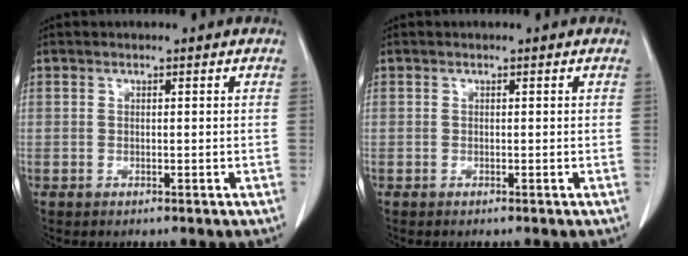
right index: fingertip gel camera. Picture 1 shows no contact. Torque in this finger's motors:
{"motor_torque": [0.02, -0.03, 0.01, 0.01]}